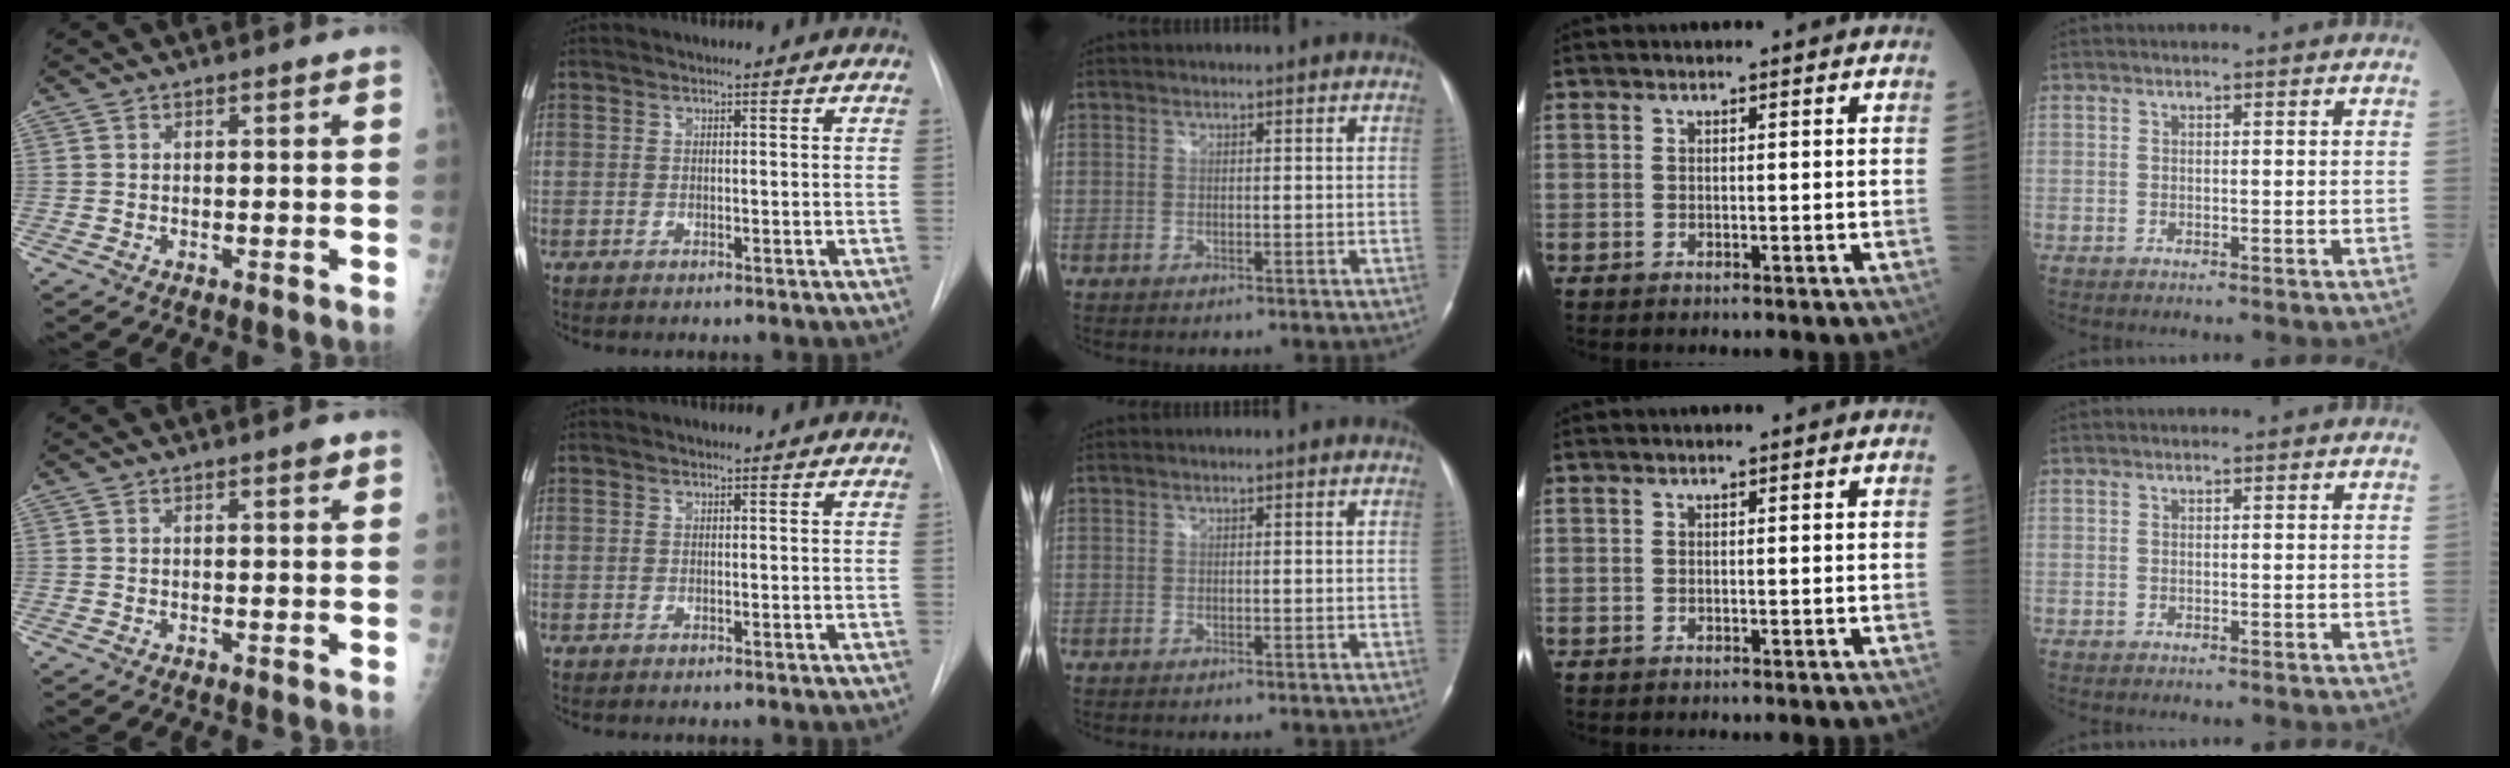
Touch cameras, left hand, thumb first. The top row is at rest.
{"thumb": {"total": 1.5, "force": [0.9, 0.4, 1.1], "torque": [-0.013, -0.002, 0.010]}, "index": {"total": 2.2, "force": [2.1, 0.3, 0.4], "torque": [-0.012, 0.025, 0.020]}}